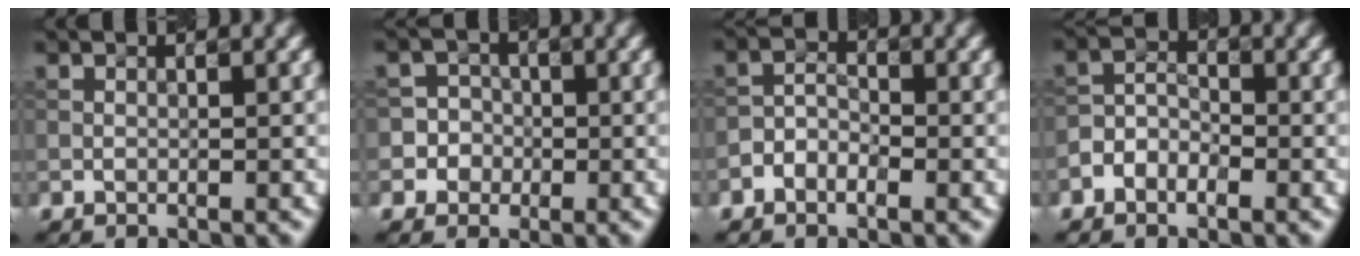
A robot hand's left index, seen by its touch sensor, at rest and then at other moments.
{"total": 4.0, "force": [-1.2, 3.8, 0.3], "torque": [0.020, 0.018, -0.041]}
{"total": 1.9, "force": [-1.0, 1.1, 1.2], "torque": [-0.025, 0.009, -0.025]}
{"total": 2.3, "force": [-1.3, 1.4, 1.4], "torque": [-0.027, 0.011, -0.030]}